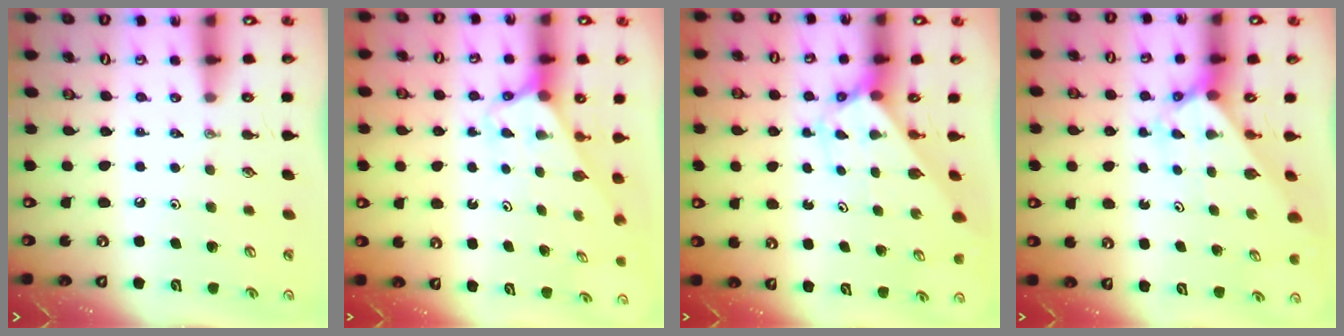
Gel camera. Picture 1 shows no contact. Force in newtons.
{"total": 2.5, "press": 2.5, "slide": 0.2}
{"total": 2.6, "press": 2.6, "slide": 0.2}
{"total": 2.0, "press": 2.0, "slide": 0.1}